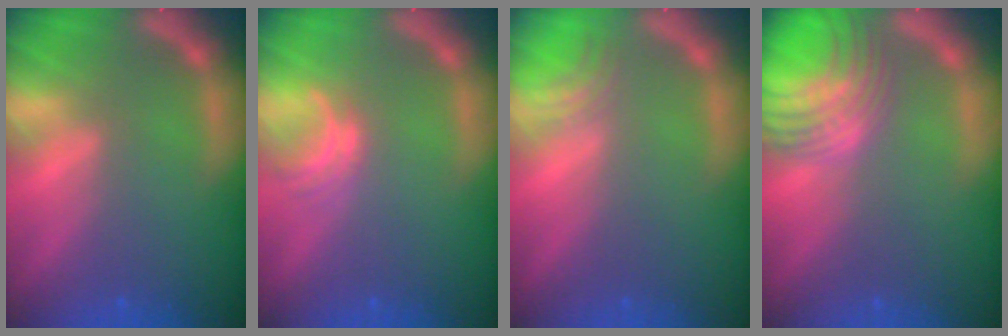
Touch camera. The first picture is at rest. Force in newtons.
{"total": 2.0}
{"total": 2.0}
{"total": 9.5}